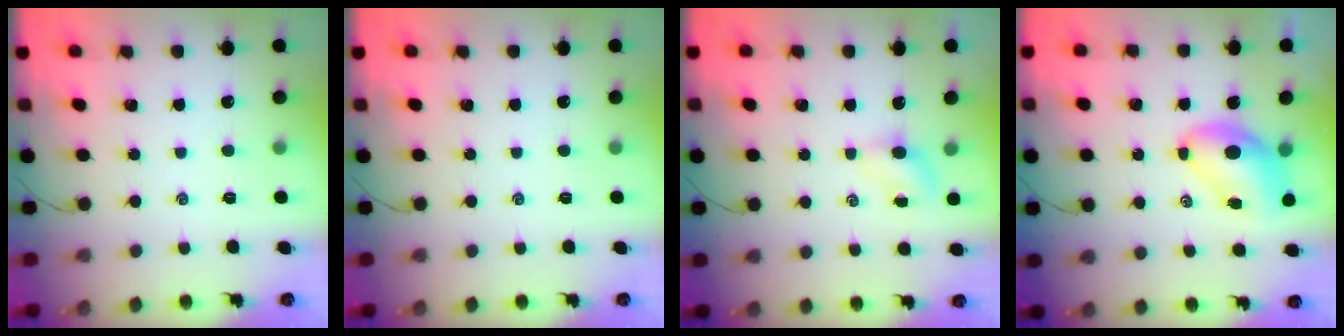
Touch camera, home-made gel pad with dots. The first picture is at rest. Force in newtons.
{"total": 0.0}
{"total": 4.0, "press": 3.8, "slide": 1.0}
{"total": 8.1, "press": 8.0, "slide": 1.7}